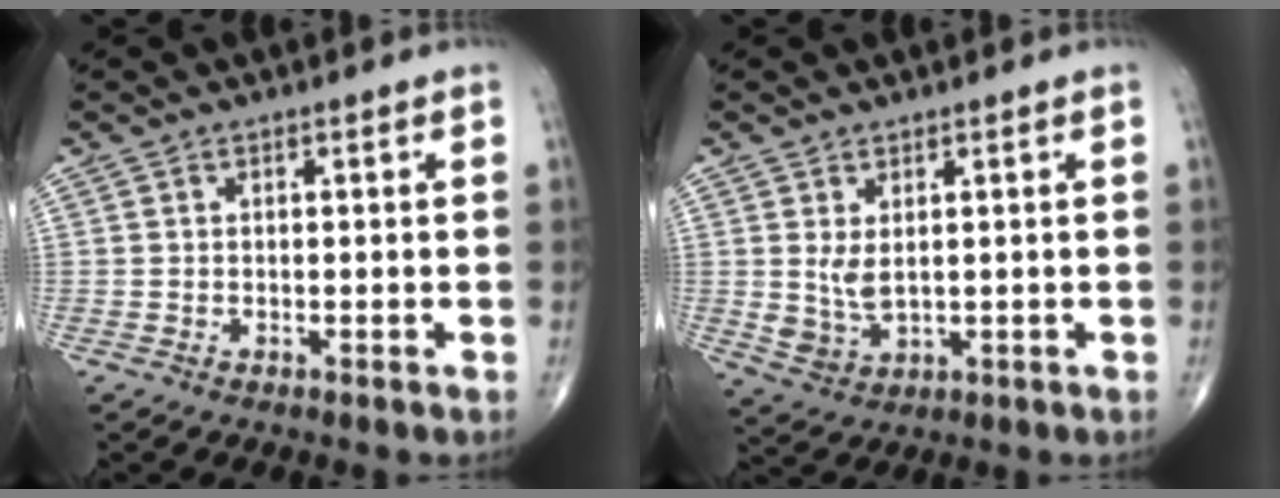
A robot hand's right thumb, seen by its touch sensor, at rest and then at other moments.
{"total": 4.6, "force": [0.9, 2.7, 3.6], "torque": [-0.066, -0.013, 0.029]}